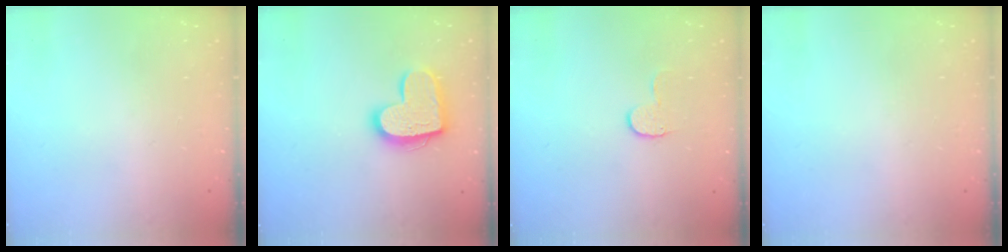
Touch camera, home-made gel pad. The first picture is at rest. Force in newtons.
{"total": 16.4, "press": 16.4, "slide": 1.2}
{"total": 5.7, "press": 5.7, "slide": 0.5}
{"total": 0.0}